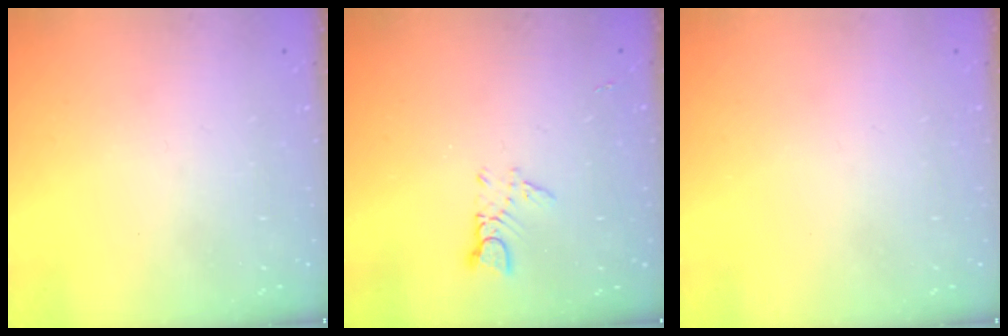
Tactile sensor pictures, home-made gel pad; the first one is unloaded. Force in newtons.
{"total": 2.8, "press": 2.8, "slide": 0.2}
{"total": 0.0}